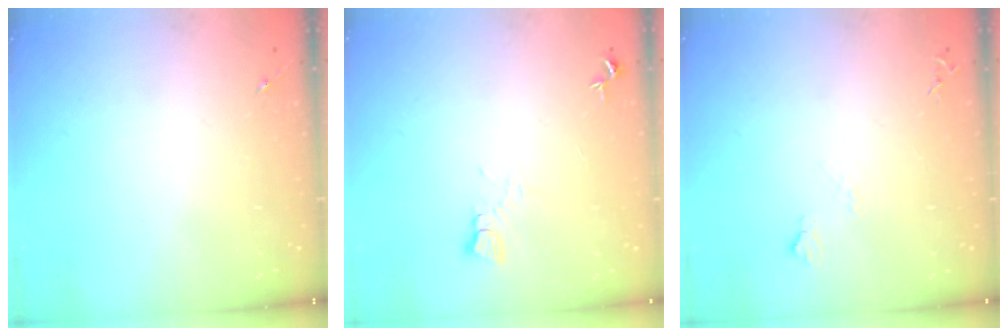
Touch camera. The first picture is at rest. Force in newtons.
{"total": 4.3, "press": 4.3, "slide": 0.4}
{"total": 4.0, "press": 4.0, "slide": 0.6}